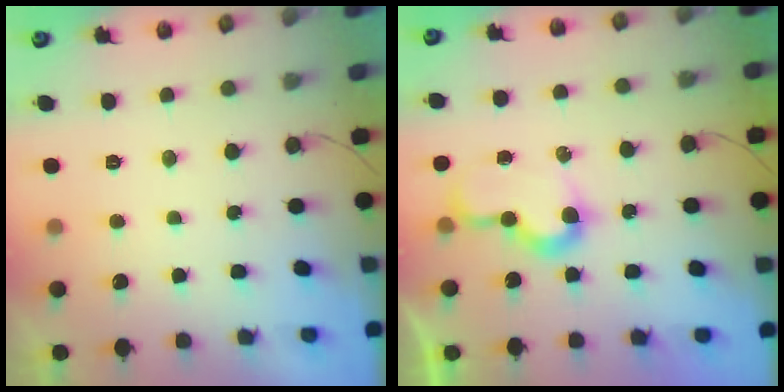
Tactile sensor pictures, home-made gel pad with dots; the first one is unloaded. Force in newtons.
{"total": 7.9, "press": 7.9, "slide": 0.3}